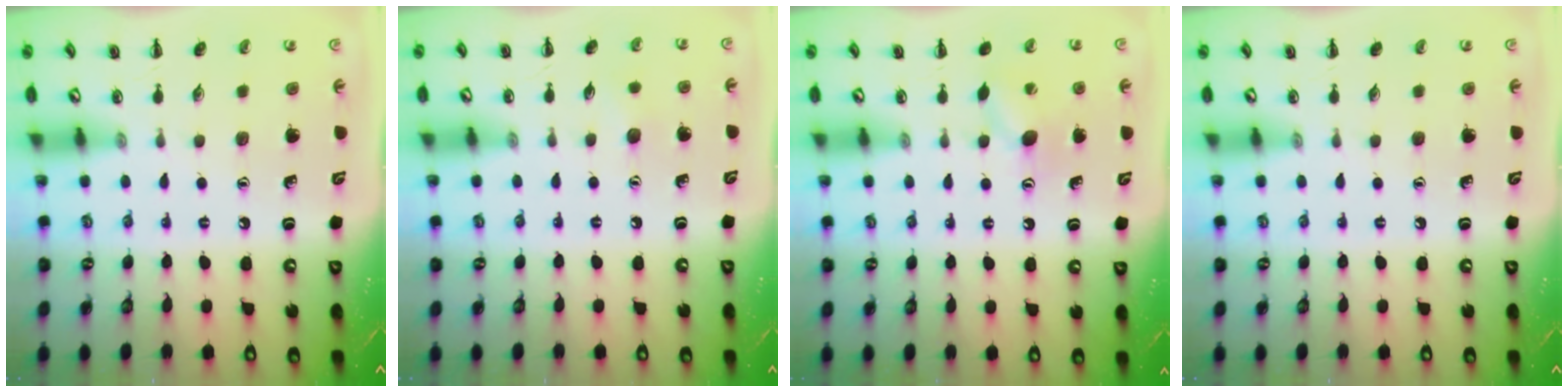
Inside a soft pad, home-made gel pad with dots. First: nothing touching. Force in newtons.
{"total": 4.1, "press": 4.0, "slide": 0.9}
{"total": 7.4, "press": 7.3, "slide": 1.4}
{"total": 0.0}